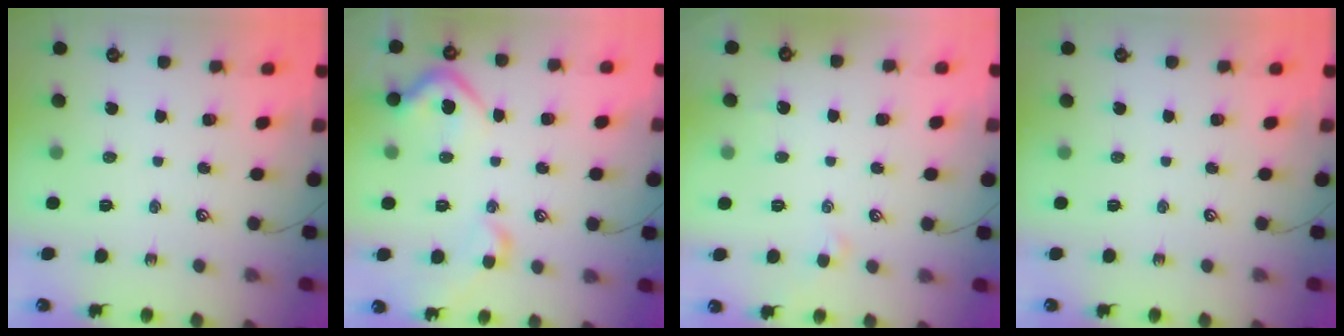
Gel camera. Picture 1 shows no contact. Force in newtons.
{"total": 9.6, "press": 9.5, "slide": 1.3}
{"total": 0.5, "press": 0.2, "slide": 0.5}
{"total": 0.0}